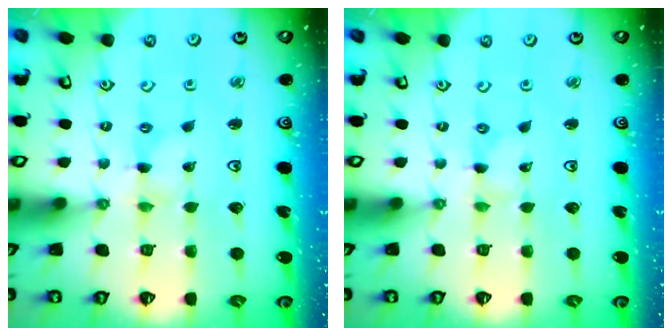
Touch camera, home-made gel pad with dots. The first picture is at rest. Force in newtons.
{"total": 0.0}